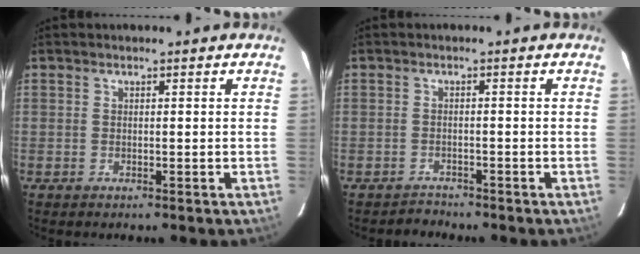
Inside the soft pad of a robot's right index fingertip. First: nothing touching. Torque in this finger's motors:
{"motor_torque": [-0.02, -0.04, 0.01, -0.03]}